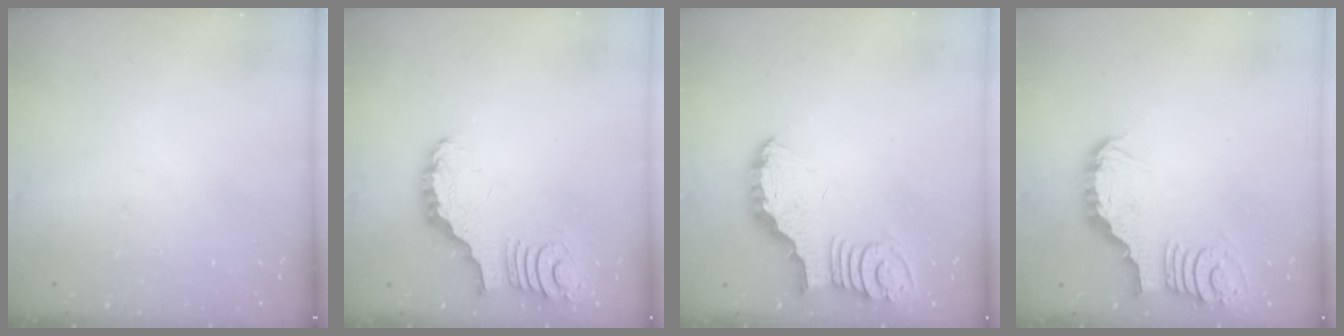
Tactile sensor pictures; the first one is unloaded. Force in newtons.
{"total": 3.5, "press": 3.4, "slide": 0.5}
{"total": 6.2, "press": 6.1, "slide": 0.6}
{"total": 3.6, "press": 3.6, "slide": 0.4}